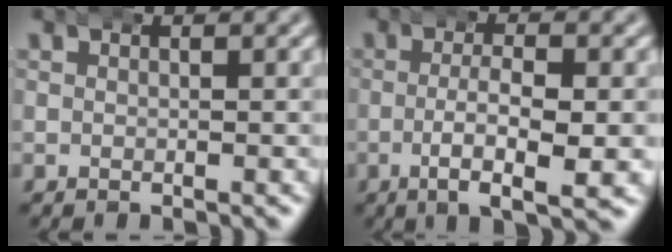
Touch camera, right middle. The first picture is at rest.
{"total": 5.5, "force": [-2.1, 1.0, 5.0], "torque": [-0.073, -0.009, -0.030]}